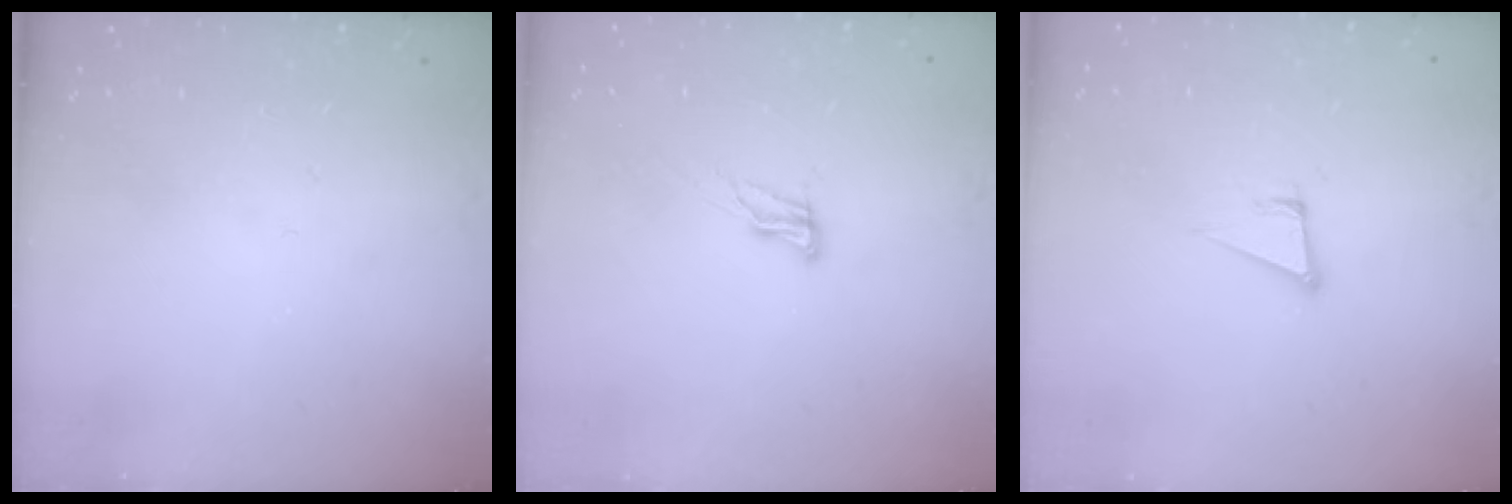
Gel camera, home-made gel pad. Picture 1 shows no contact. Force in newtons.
{"total": 6.5, "press": 6.5, "slide": 0.7}
{"total": 5.4, "press": 4.4, "slide": 3.1}